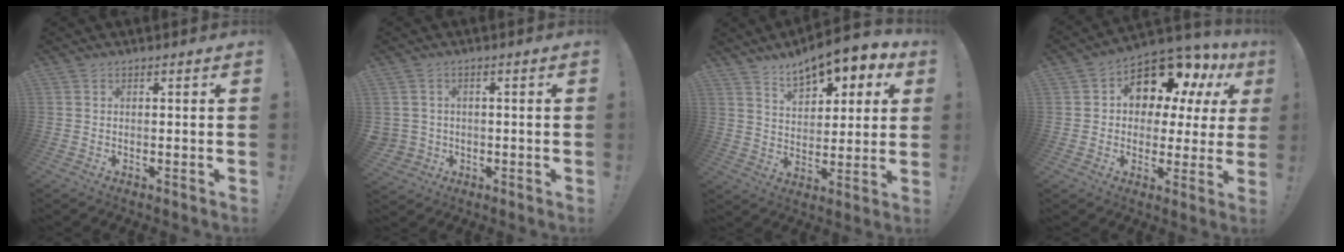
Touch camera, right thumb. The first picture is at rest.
{"total": 2.8, "force": [0.2, 2.7, 0.7], "torque": [-0.013, -0.001, 0.007]}
{"total": 11.4, "force": [8.4, 5.4, 5.6], "torque": [-0.088, -0.055, 0.150]}
{"total": 12.3, "force": [7.4, 7.1, 6.8], "torque": [-0.100, -0.064, 0.126]}